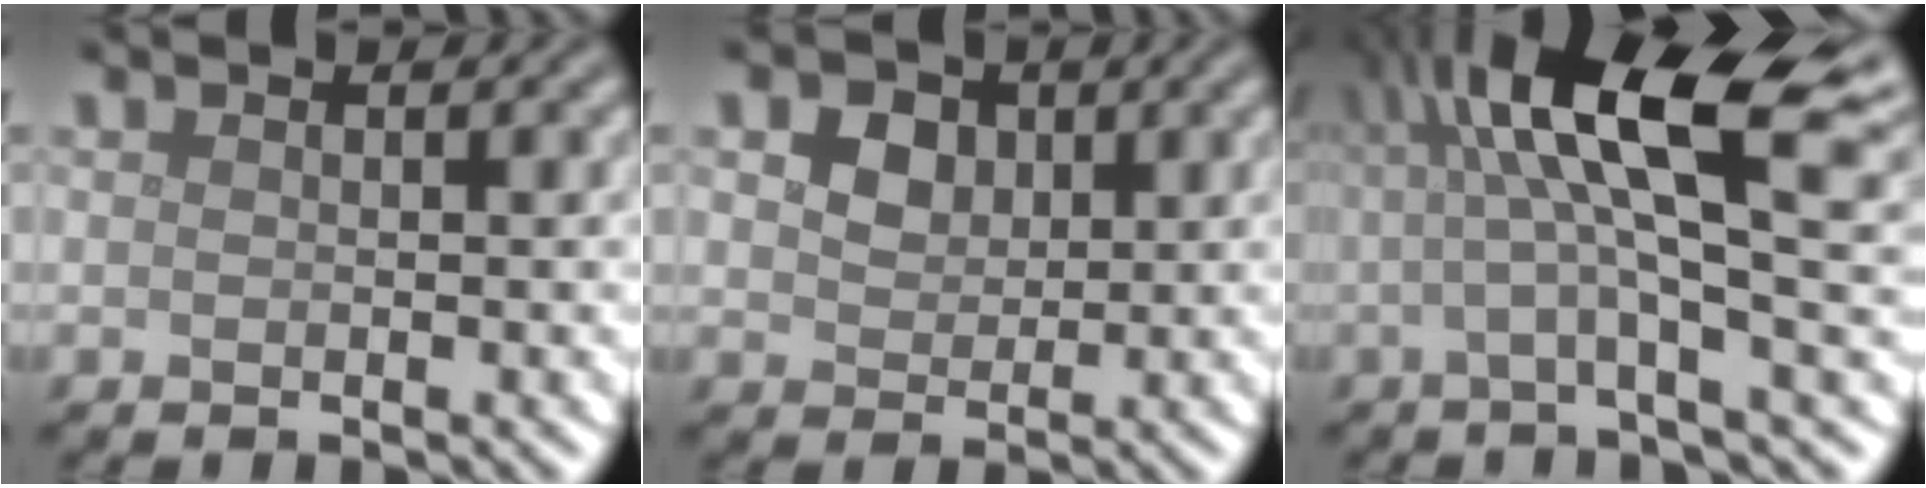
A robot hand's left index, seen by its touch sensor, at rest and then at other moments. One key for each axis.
{"total": 5.0, "fx": 2.4, "fy": 3.4, "fz": 2.8, "tx": -0.064, "ty": 0.012, "tz": 0.030}
{"total": 11.3, "fx": 3.0, "fy": 2.4, "fz": 10.6, "tx": -0.173, "ty": 0.018, "tz": 0.054}